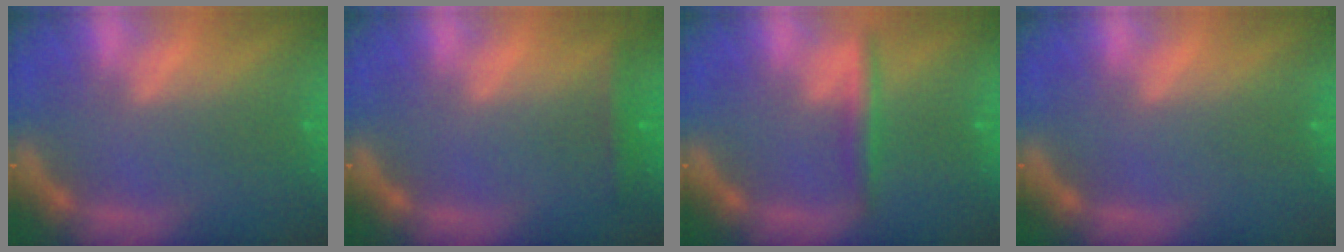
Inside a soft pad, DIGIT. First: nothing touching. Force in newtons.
{"total": 1.9}
{"total": 2.4}
{"total": 0.0}